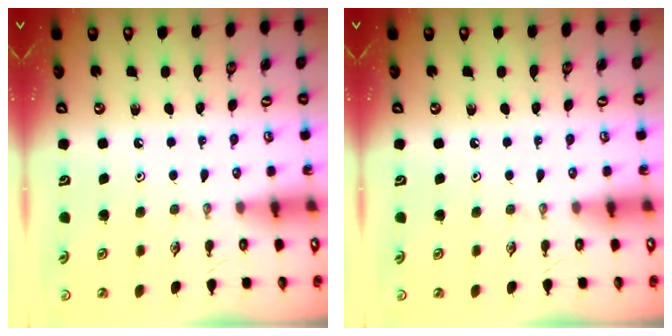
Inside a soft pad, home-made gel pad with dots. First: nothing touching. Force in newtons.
{"total": 0.0}